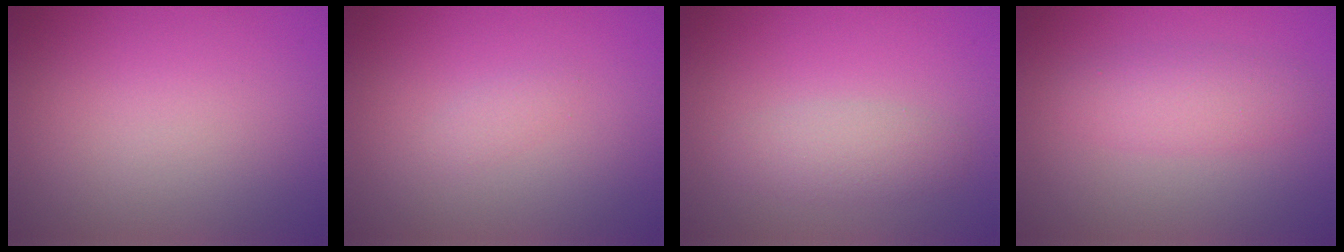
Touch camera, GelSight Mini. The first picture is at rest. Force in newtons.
{"total": 0.8, "press": 0.8, "slide": 0.1}
{"total": 2.3, "press": 2.3, "slide": 0.1}
{"total": 2.8, "press": 2.8, "slide": 0.1}